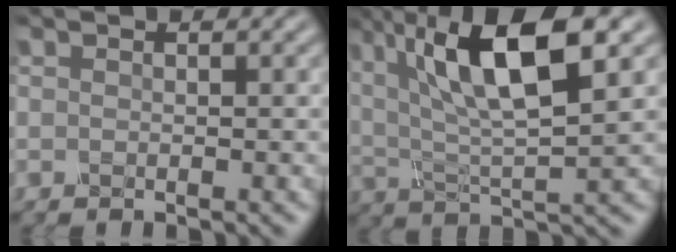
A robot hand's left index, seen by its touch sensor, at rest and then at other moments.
{"total": 10.8, "force": [4.3, 3.3, 9.4], "torque": [-0.172, 0.006, 0.072]}